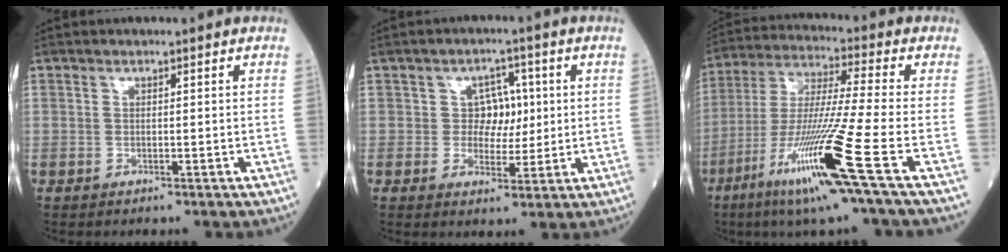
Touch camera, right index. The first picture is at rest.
{"total": 4.7, "force": [0.6, 3.9, 2.5], "torque": [-0.023, 0.010, 0.010]}
{"total": 17.0, "force": [-7.8, -1.9, 15.0], "torque": [-0.316, -0.040, -0.151]}